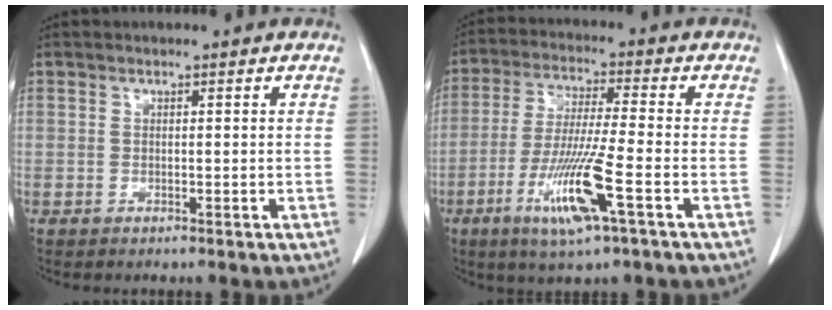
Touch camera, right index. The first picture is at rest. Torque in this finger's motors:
{"motor_torque": [1.42, -0.72, 0.33, 0.13]}